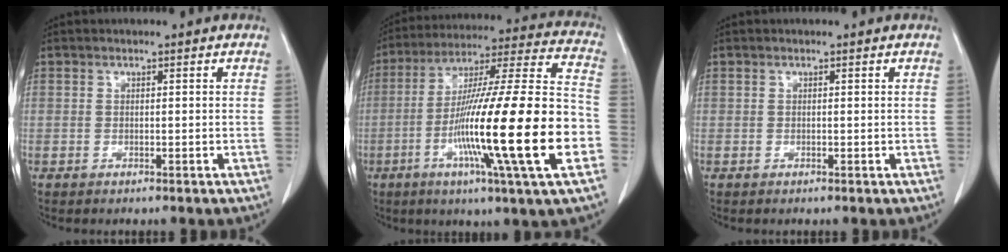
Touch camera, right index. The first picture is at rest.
{"total": 26.0, "force": [-7.2, 0.3, 25.0], "torque": [-0.396, -0.023, -0.134]}
{"total": 0.0}